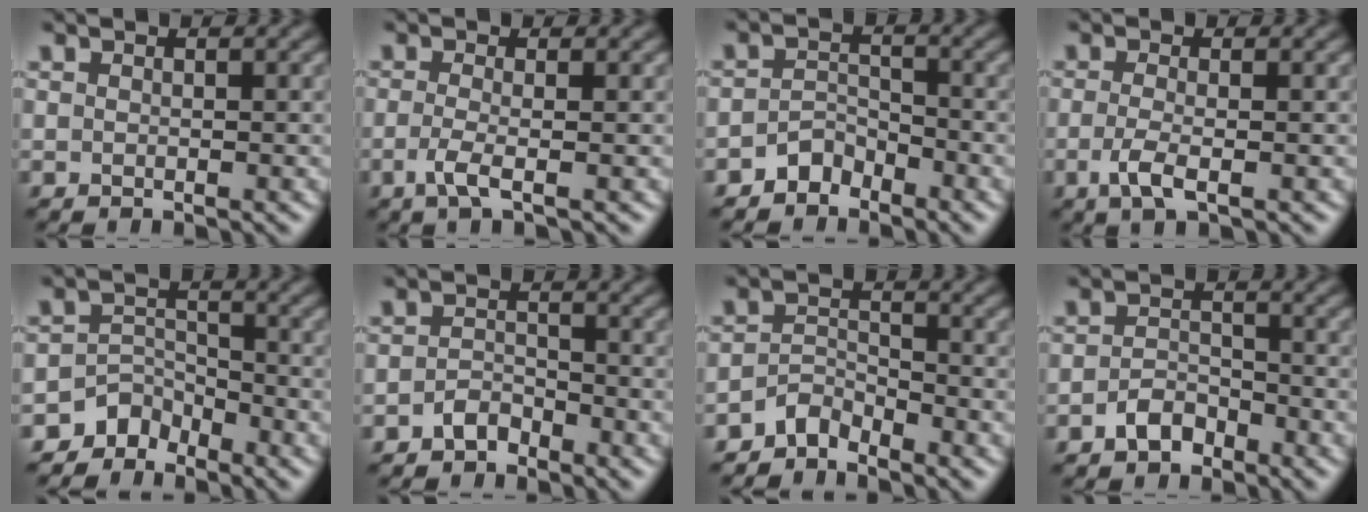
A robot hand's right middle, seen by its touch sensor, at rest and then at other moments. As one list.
[{"total": 2.4, "force": [-0.8, 0.6, 2.1], "torque": [-0.045, -0.005, -0.023]}, {"total": 2.3, "force": [-1.8, 1.3, 0.6], "torque": [-0.006, 0.012, -0.036]}, {"total": 2.5, "force": [-0.9, 0.7, 2.2], "torque": [-0.051, -0.006, -0.021]}, {"total": 3.2, "force": [-2.8, 1.7, 0.2], "torque": [0.008, 0.005, -0.058]}, {"total": 1.9, "force": [-1.4, 1.1, 0.7], "torque": [-0.012, 0.008, -0.030]}, {"total": 2.5, "force": [-2.2, 0.9, 0.7], "torque": [-0.011, 0.011, -0.048]}, {"total": 2.6, "force": [-1.7, 1.5, 1.1], "torque": [-0.019, 0.008, -0.035]}]